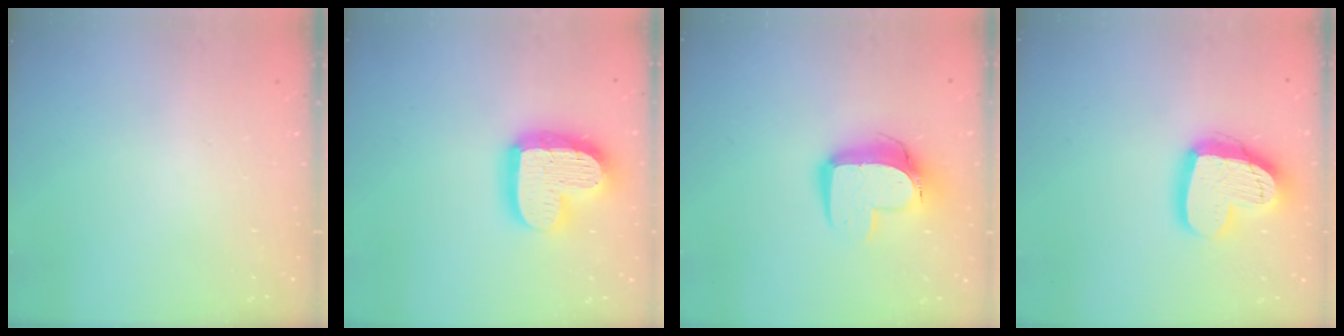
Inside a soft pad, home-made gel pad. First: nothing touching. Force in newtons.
{"total": 19.6, "press": 19.6, "slide": 1.5}
{"total": 13.5, "press": 13.4, "slide": 1.3}
{"total": 18.4, "press": 18.3, "slide": 1.6}